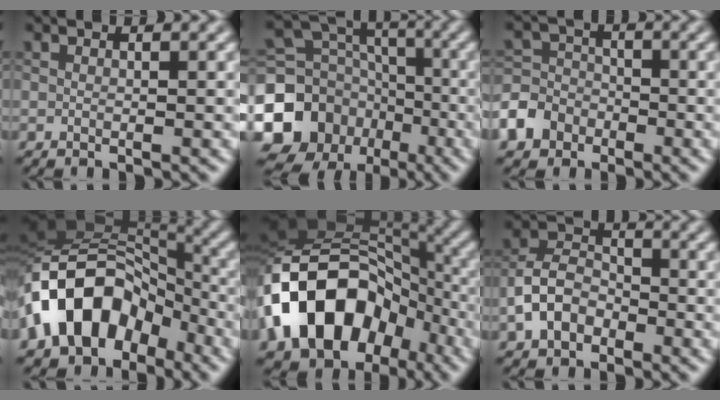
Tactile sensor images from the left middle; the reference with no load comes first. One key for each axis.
{"total": 14.6, "fx": -6.2, "fy": 12.2, "fz": 5.1, "tx": -0.125, "ty": -0.023, "tz": -0.120}
{"total": 6.1, "fx": -3.4, "fy": 4.8, "fz": 1.6, "tx": -0.021, "ty": -0.009, "tz": -0.080}
{"total": 12.9, "fx": -4.8, "fy": 8.8, "fz": 8.2, "tx": -0.140, "ty": 0.026, "tz": -0.103}
{"total": 15.2, "fx": -5.1, "fy": 10.8, "fz": 9.4, "tx": -0.158, "ty": 0.007, "tz": -0.100}
{"total": 4.3, "fx": -2.1, "fy": 2.9, "fz": 2.4, "tx": -0.048, "ty": 0.009, "tz": -0.047}